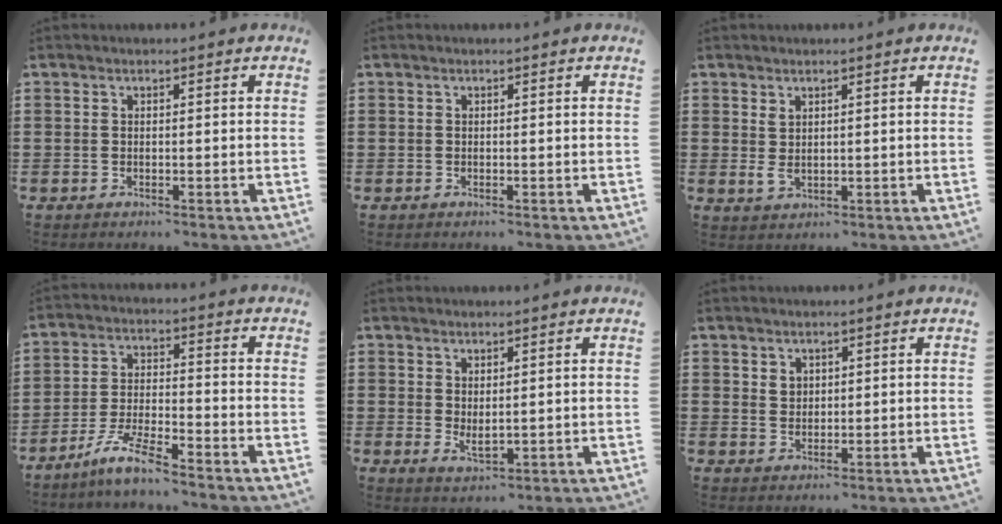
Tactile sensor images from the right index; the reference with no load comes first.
{"total": 0.0}
{"total": 1.9, "force": [0.7, 0.9, 1.5], "torque": [-0.033, -0.004, 0.015]}
{"total": 6.6, "force": [-5.7, 0.1, 3.5], "torque": [-0.091, -0.012, -0.114]}
{"total": 2.0, "force": [0.9, 0.7, 1.6], "torque": [-0.032, -0.001, 0.017]}
{"total": 1.7, "force": [1.1, 1.2, 0.4], "torque": [-0.003, -0.002, 0.021]}